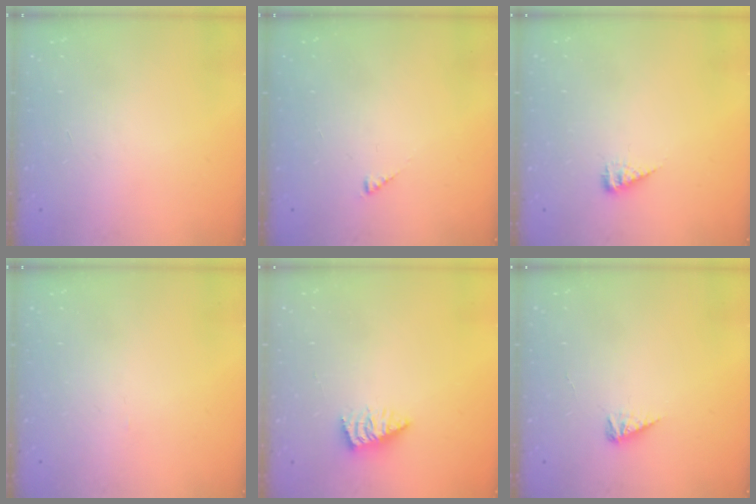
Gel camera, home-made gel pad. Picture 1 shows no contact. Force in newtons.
{"total": 2.0, "press": 2.0, "slide": 0.3}
{"total": 4.6, "press": 4.6, "slide": 0.7}
{"total": 0.0}
{"total": 1.7, "press": 1.7, "slide": 0.1}
{"total": 4.1, "press": 4.1, "slide": 0.6}